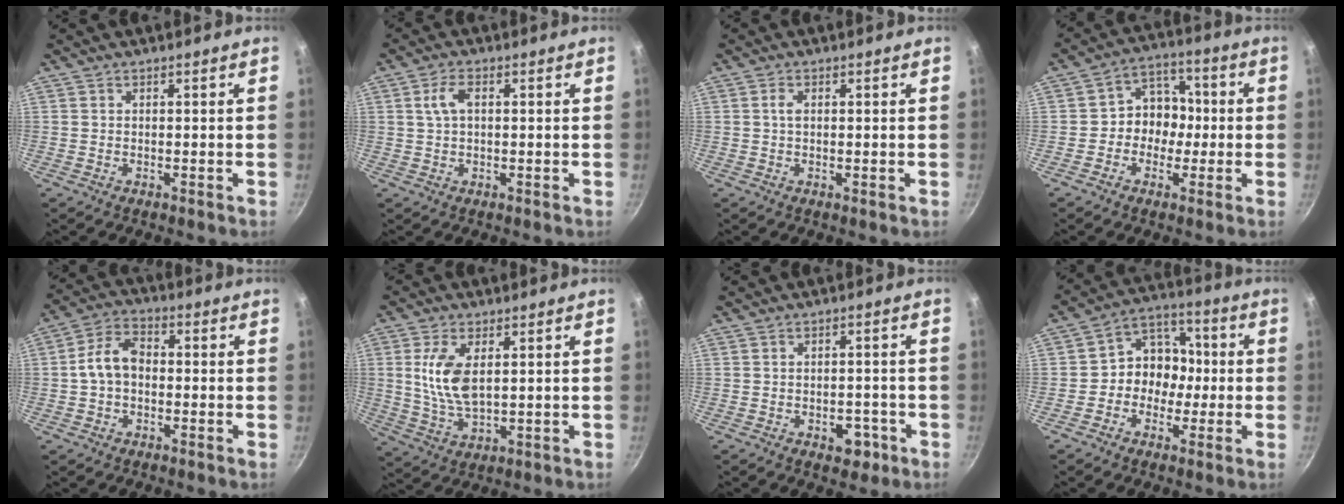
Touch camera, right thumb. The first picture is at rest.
{"total": 3.7, "force": [0.8, 2.0, 3.1], "torque": [-0.068, 0.007, 0.015]}
{"total": 1.6, "force": [0.3, 0.8, 1.3], "torque": [-0.028, -0.002, 0.003]}
{"total": 8.9, "force": [-0.9, 7.4, 5.0], "torque": [-0.029, 0.034, -0.029]}
{"total": 7.8, "force": [-0.5, 5.3, 5.6], "torque": [-0.098, 0.027, -0.020]}
{"total": 9.3, "force": [1.9, 4.7, 7.8], "torque": [-0.158, -0.012, 0.045]}
{"total": 4.3, "force": [-2.1, 2.7, 2.7], "torque": [-0.015, 0.015, -0.024]}
{"total": 10.4, "force": [-1.2, 8.4, 5.9], "torque": [-0.046, 0.040, -0.034]}